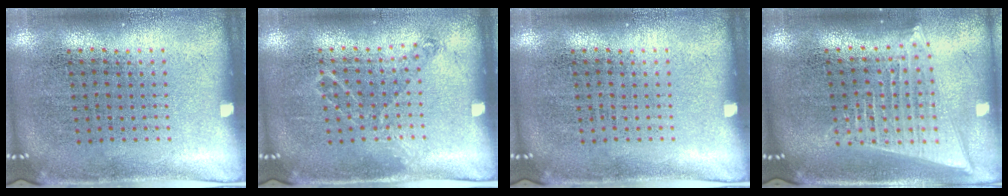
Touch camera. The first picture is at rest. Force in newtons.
{"total": 1.0, "press": 0.9, "slide": 0.3}
{"total": 0.0}
{"total": 2.1, "press": 1.8, "slide": 1.1}